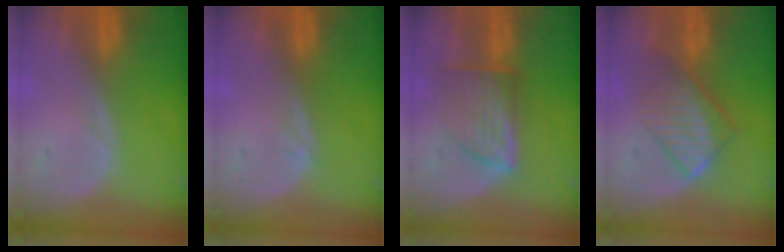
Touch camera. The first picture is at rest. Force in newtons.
{"total": 0.8, "press": 0.7, "slide": 0.1}
{"total": 7.2, "press": 6.5, "slide": 3.1}
{"total": 6.6, "press": 6.4, "slide": 1.8}